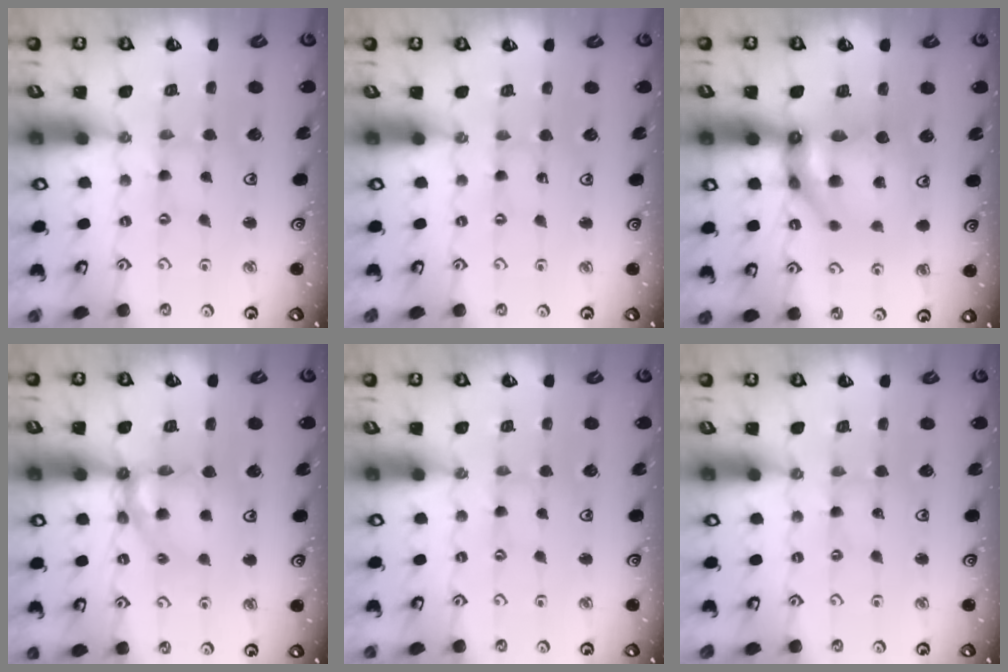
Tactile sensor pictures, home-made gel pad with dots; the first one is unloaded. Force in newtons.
{"total": 0.0}
{"total": 13.5, "press": 13.4, "slide": 1.8}
{"total": 11.4, "press": 11.3, "slide": 1.6}
{"total": 0.0}
{"total": 0.0}